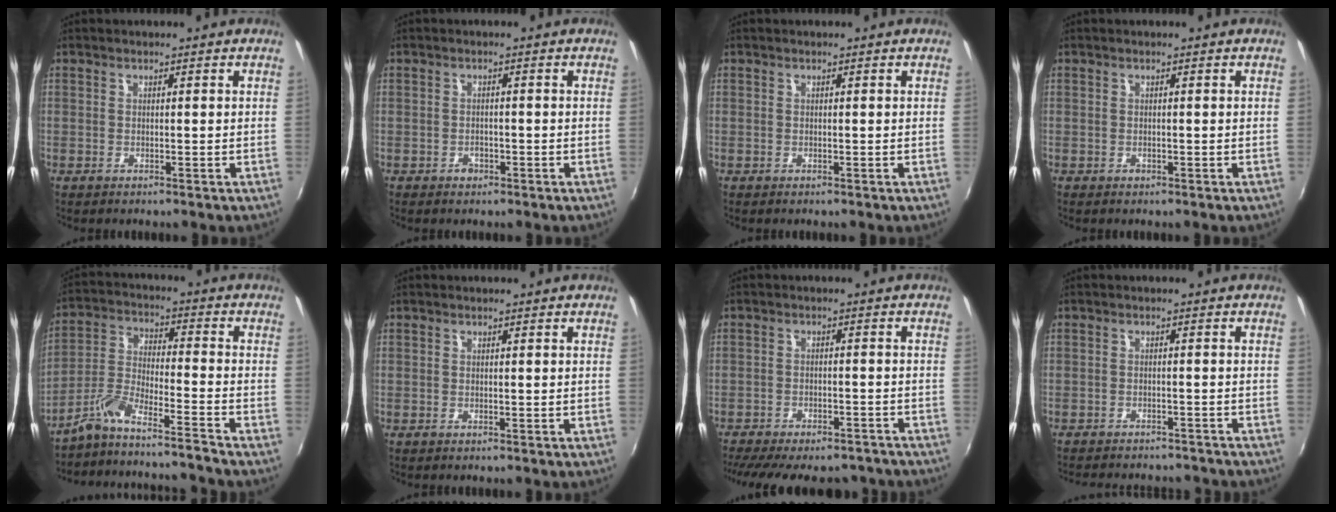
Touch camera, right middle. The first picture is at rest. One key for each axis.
{"total": 1.6, "fx": -1.0, "fy": 1.2, "fz": 0.4, "tx": -0.007, "ty": -0.001, "tz": -0.015}
{"total": 0.0}
{"total": 0.5, "fx": -0.4, "fy": 0.4, "fz": 0.0, "tx": 0.000, "ty": -0.003, "tz": -0.007}
{"total": 10.6, "fx": -9.7, "fy": -1.8, "fz": 4.0, "tx": -0.086, "ty": -0.003, "tz": -0.184}
{"total": 0.0}
{"total": 17.1, "fx": -14.7, "fy": 5.0, "fz": 7.2, "tx": -0.155, "ty": -0.014, "tz": -0.194}
{"total": 11.2, "fx": -10.0, "fy": 2.8, "fz": 4.2, "tx": -0.092, "ty": -0.017, "tz": -0.135}